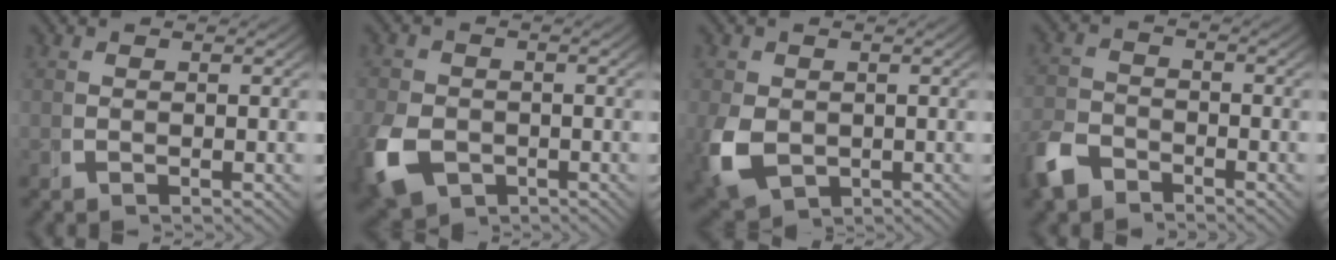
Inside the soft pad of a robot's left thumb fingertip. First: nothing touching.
{"total": 6.9, "force": [-3.1, 5.0, 3.6], "torque": [-0.087, -0.032, -0.043]}
{"total": 6.6, "force": [-1.8, 5.0, 4.0], "torque": [-0.110, -0.039, -0.010]}
{"total": 4.1, "force": [-3.4, 2.0, 1.1], "torque": [-0.030, -0.015, -0.060]}